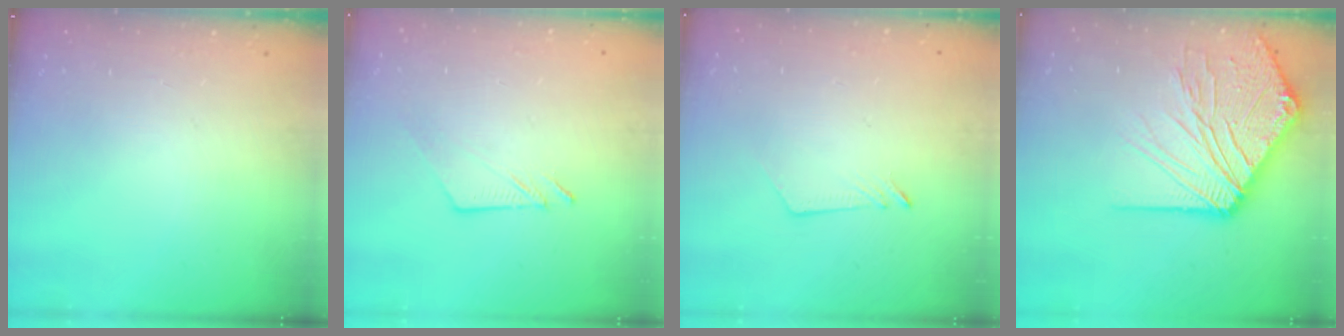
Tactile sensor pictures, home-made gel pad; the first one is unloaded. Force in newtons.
{"total": 7.0, "press": 7.0, "slide": 0.1}
{"total": 2.6, "press": 2.6, "slide": 0.3}
{"total": 19.9, "press": 19.8, "slide": 2.6}